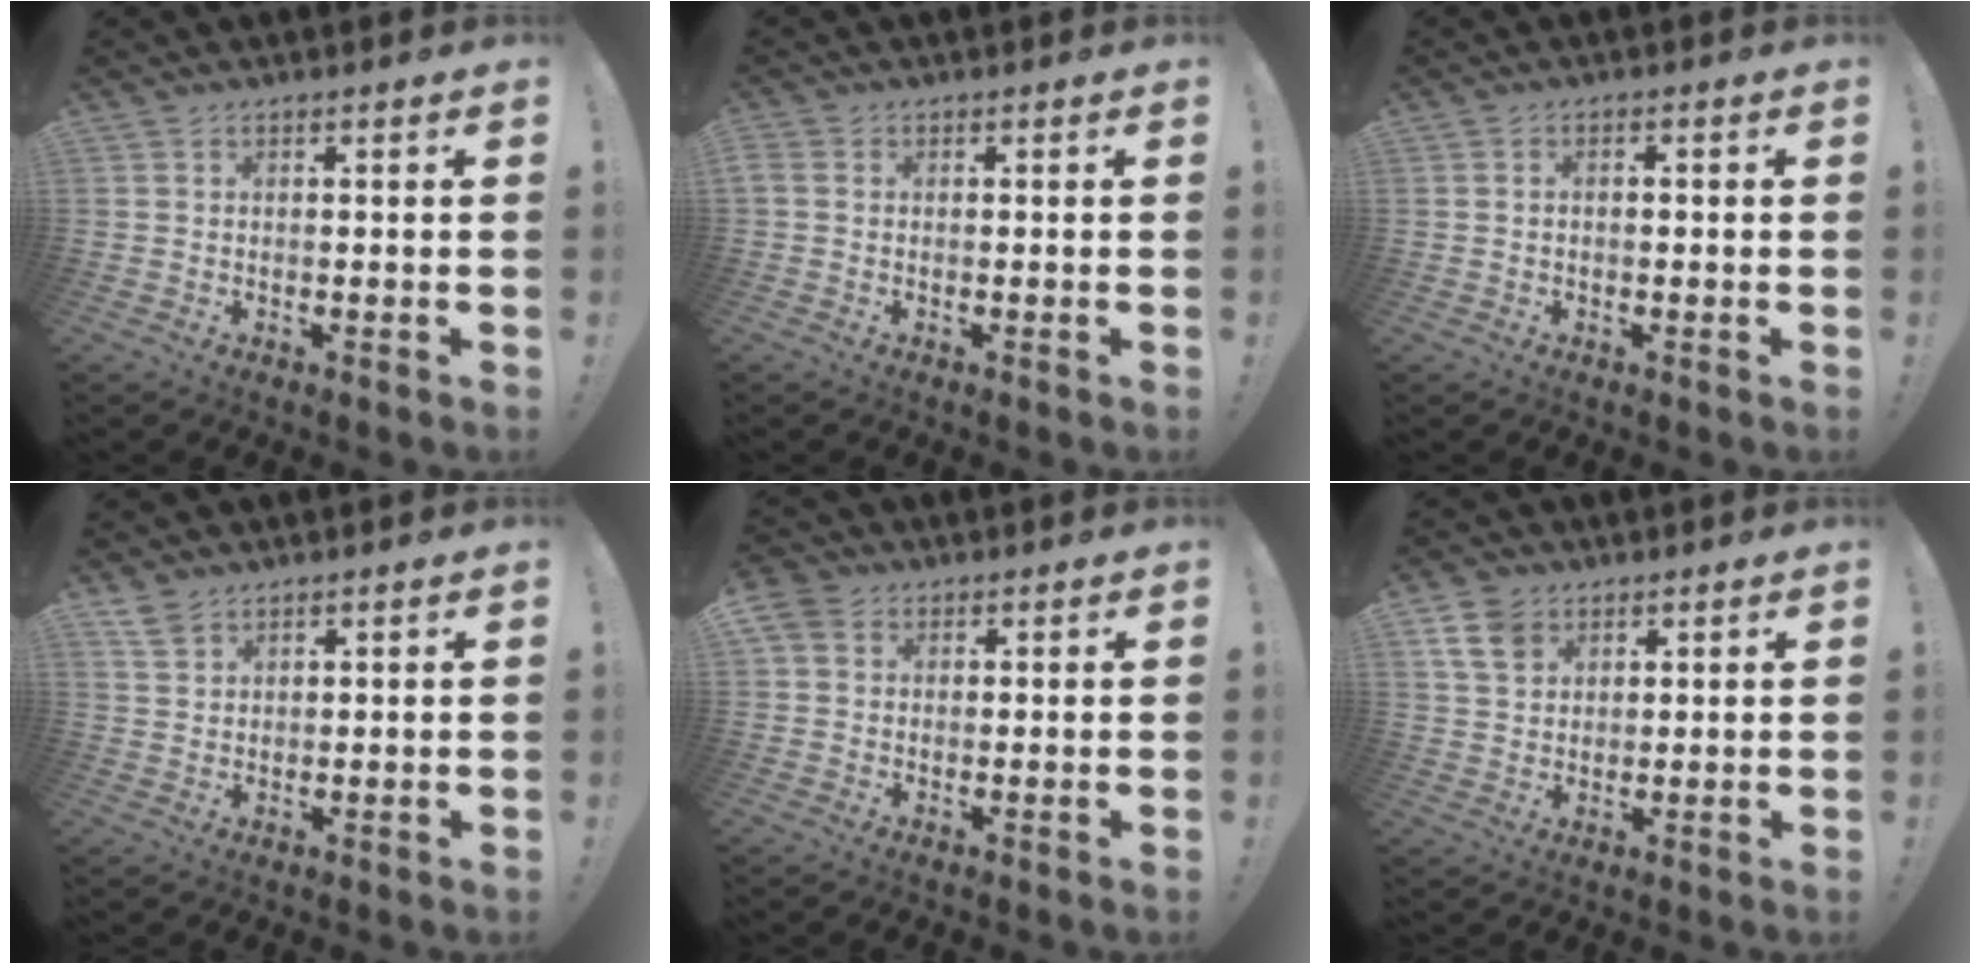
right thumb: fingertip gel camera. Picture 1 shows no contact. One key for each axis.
{"total": 1.0, "fx": -0.1, "fy": 0.6, "fz": 0.8, "tx": -0.022, "ty": 0.005, "tz": 0.000}
{"total": 1.5, "fx": -0.7, "fy": 0.9, "fz": 0.9, "tx": -0.023, "ty": 0.008, "tz": -0.011}
{"total": 3.7, "fx": 2.9, "fy": 1.6, "fz": 1.5, "tx": -0.019, "ty": -0.019, "tz": 0.055}
{"total": 5.0, "fx": 2.1, "fy": 3.8, "fz": 2.5, "tx": -0.048, "ty": 0.002, "tz": 0.044}
{"total": 7.8, "fx": 4.4, "fy": 5.2, "fz": 3.8, "tx": -0.062, "ty": -0.014, "tz": 0.090}